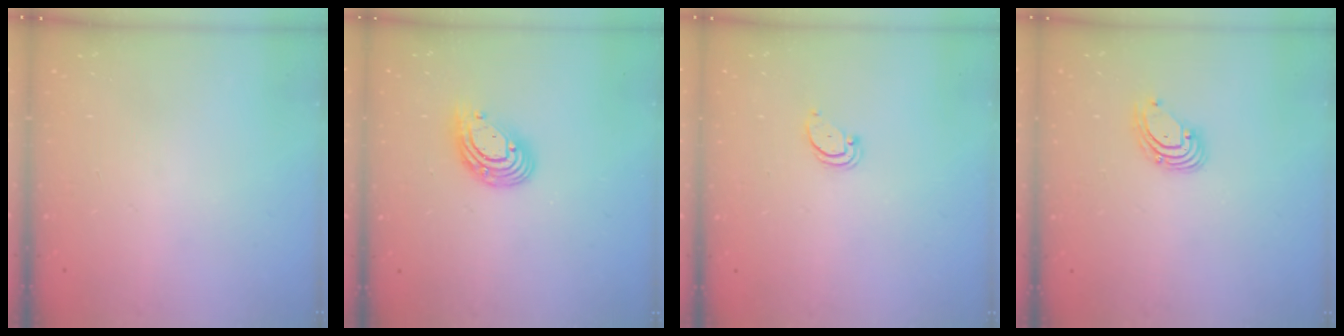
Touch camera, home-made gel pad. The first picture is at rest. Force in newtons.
{"total": 9.4, "press": 9.4, "slide": 0.8}
{"total": 2.5, "press": 2.5, "slide": 0.3}
{"total": 3.3, "press": 3.3, "slide": 0.4}